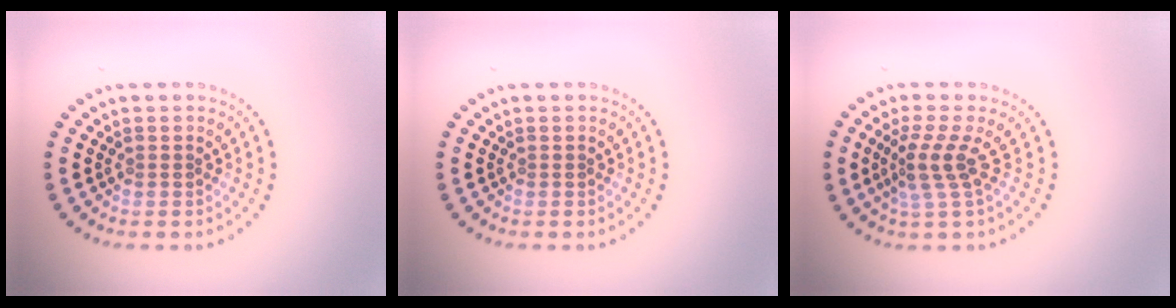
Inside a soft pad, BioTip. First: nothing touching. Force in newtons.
{"total": 0.0}
{"total": 2.8, "press": 2.0, "slide": 1.9}